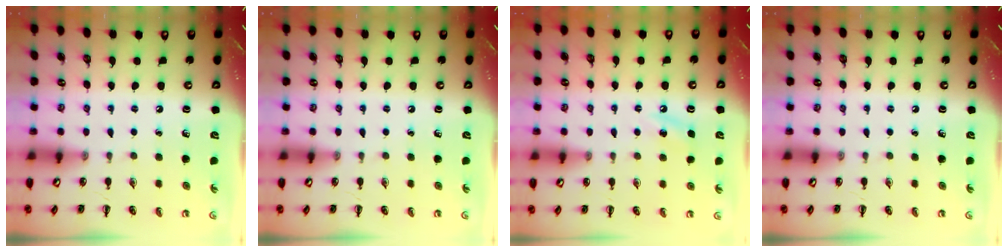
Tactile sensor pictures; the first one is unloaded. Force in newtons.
{"total": 0.0}
{"total": 4.3, "press": 4.0, "slide": 1.4}
{"total": 0.0}